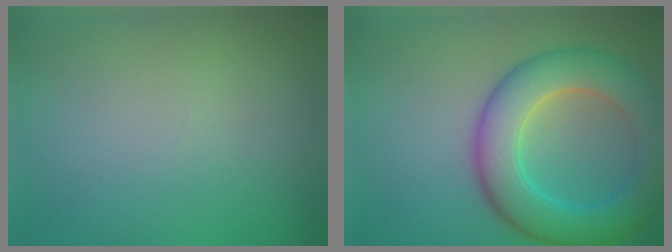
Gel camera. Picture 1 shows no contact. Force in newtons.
{"total": 7.9, "press": 7.9, "slide": 0.1}